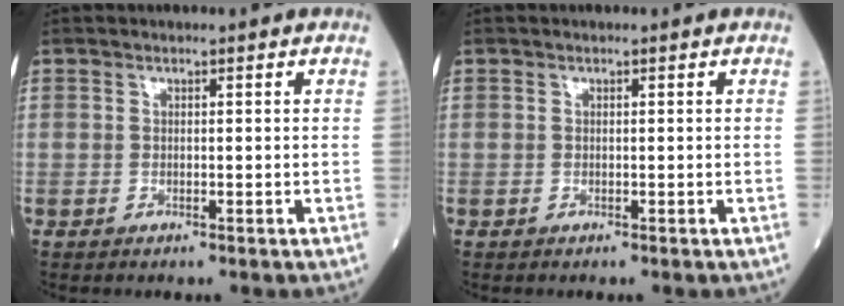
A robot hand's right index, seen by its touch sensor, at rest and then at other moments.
{"total": 0.0}